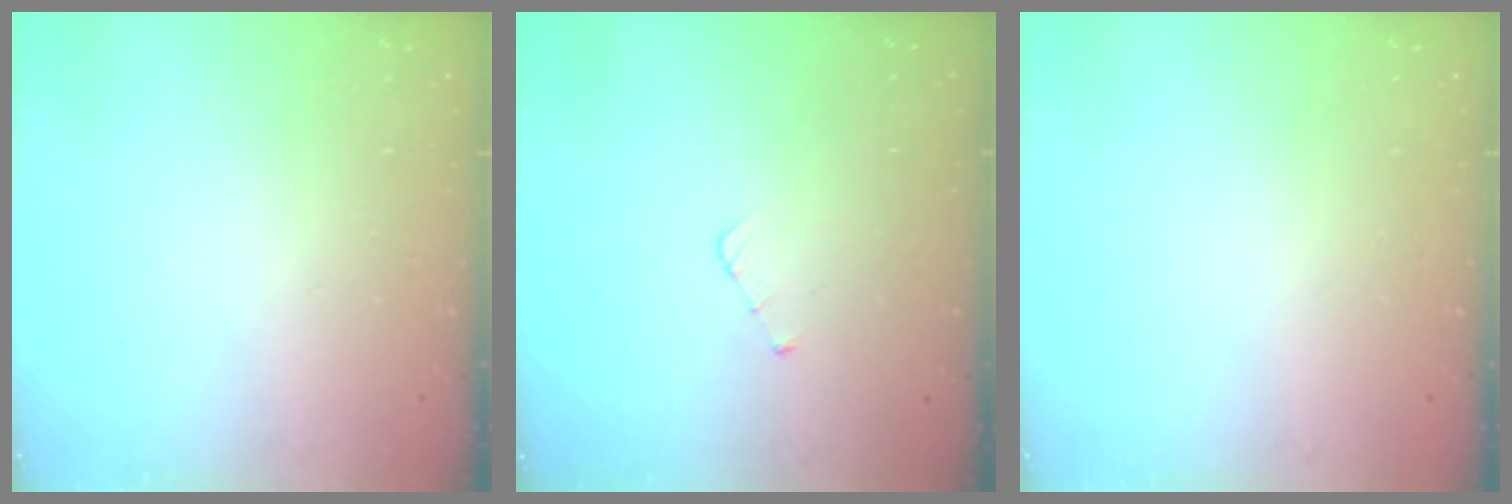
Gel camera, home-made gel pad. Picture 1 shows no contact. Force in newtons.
{"total": 3.0, "press": 3.0, "slide": 0.3}
{"total": 0.0}